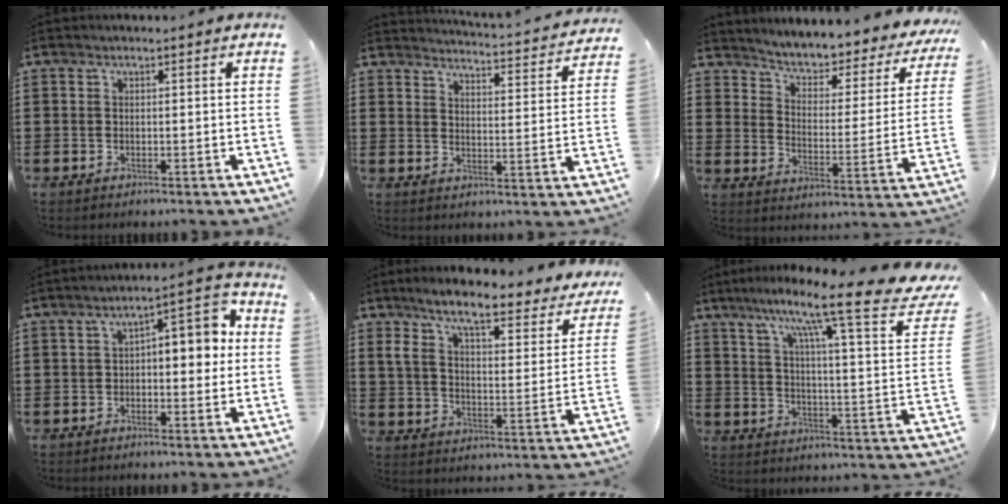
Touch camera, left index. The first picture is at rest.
{"total": 3.2, "force": [3.1, -0.5, 0.3], "torque": [-0.017, -0.036, 0.046]}
{"total": 2.7, "force": [2.4, 0.7, 1.1], "torque": [-0.040, -0.032, 0.028]}
{"total": 5.9, "force": [1.0, 3.0, 4.9], "torque": [-0.068, -0.016, 0.002]}
{"total": 7.7, "force": [6.0, 0.5, 4.8], "torque": [-0.118, -0.040, 0.092]}
{"total": 13.3, "force": [10.1, 0.5, 8.6], "torque": [-0.160, -0.074, 0.151]}